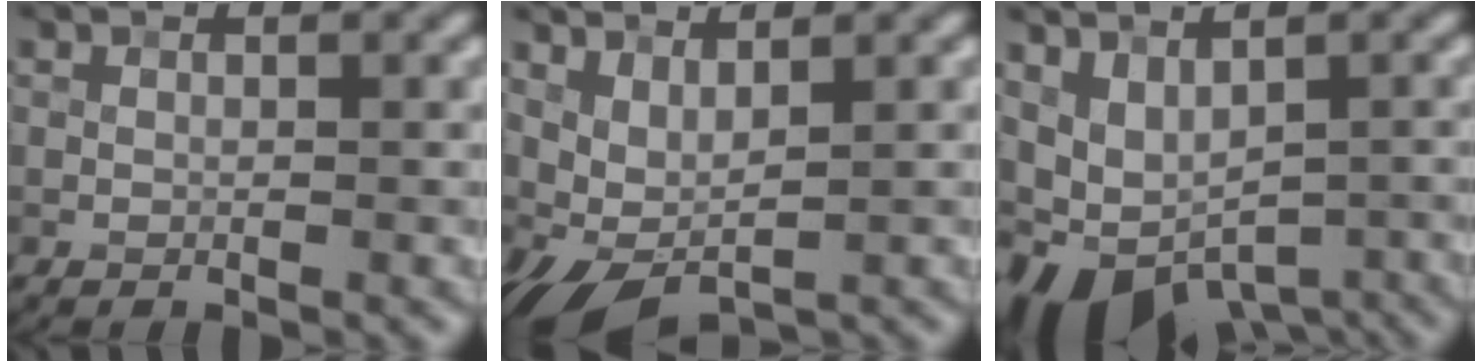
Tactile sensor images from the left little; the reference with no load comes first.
{"total": 2.4, "force": [1.5, 0.7, 1.8], "torque": [-0.046, -0.002, 0.033]}
{"total": 7.4, "force": [-3.9, 4.1, 4.8], "torque": [-0.077, -0.019, -0.050]}